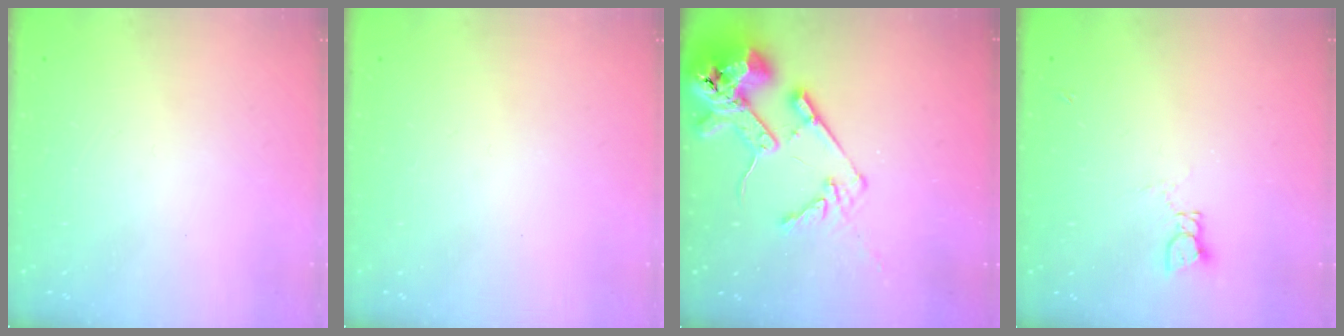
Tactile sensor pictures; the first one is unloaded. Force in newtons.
{"total": 0.0}
{"total": 16.2, "press": 16.1, "slide": 2.1}
{"total": 3.1, "press": 3.1, "slide": 0.3}